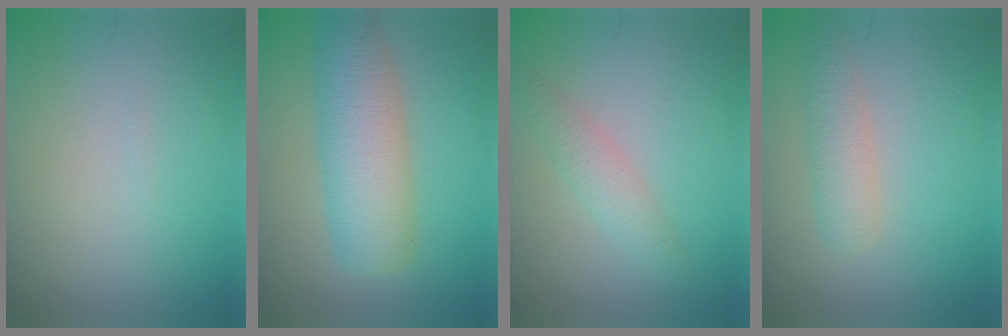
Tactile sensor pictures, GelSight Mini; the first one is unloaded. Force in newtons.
{"total": 6.4, "press": 6.4, "slide": 0.2}
{"total": 2.1, "press": 2.1, "slide": 0.1}
{"total": 2.6, "press": 2.6, "slide": 0.2}